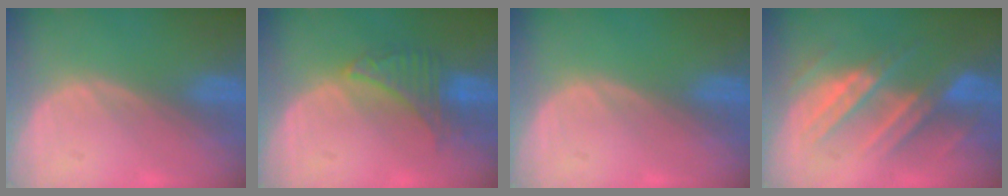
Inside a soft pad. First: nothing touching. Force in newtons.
{"total": 5.2, "press": 5.2, "slide": 0.4}
{"total": 0.0}
{"total": 8.9, "press": 8.0, "slide": 4.0}